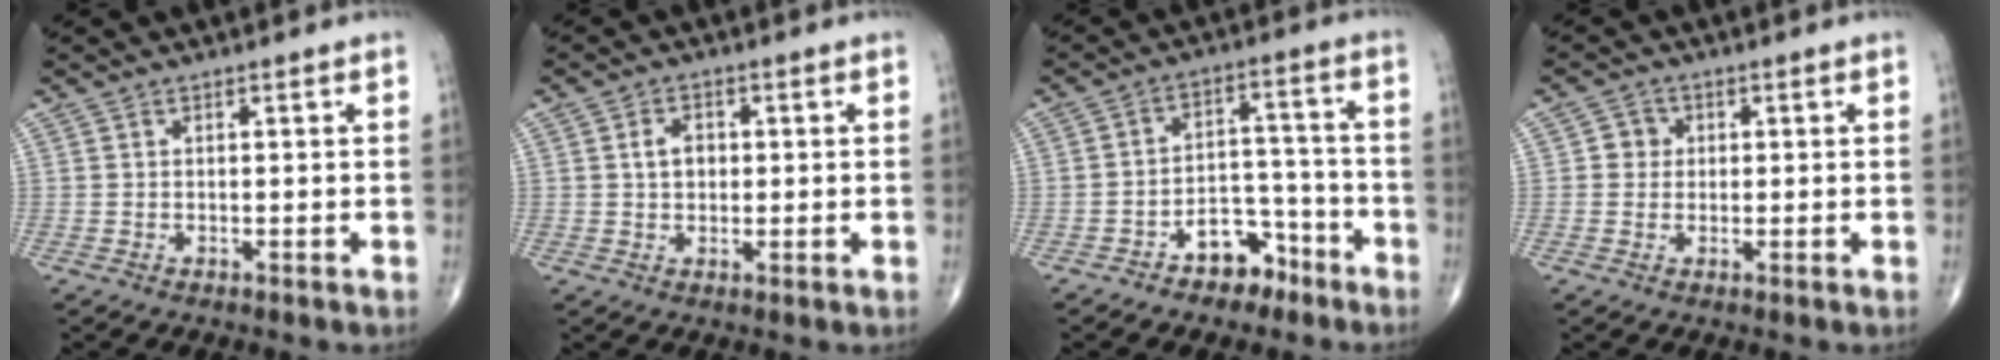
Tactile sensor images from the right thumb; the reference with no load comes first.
{"total": 3.8, "force": [0.5, 2.8, 2.6], "torque": [-0.032, 0.005, 0.005]}
{"total": 8.1, "force": [-5.2, 5.0, 3.5], "torque": [-0.020, 0.064, -0.082]}
{"total": 2.9, "force": [0.3, 2.7, 0.8], "torque": [0.007, 0.005, 0.000]}